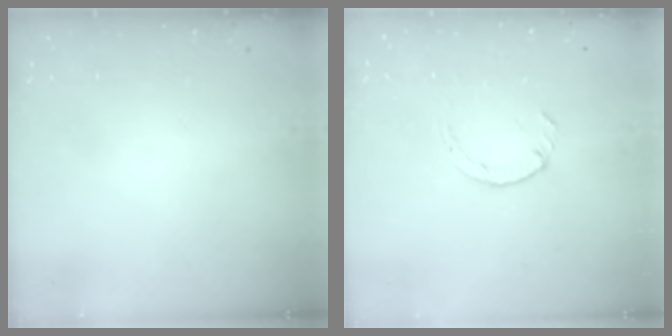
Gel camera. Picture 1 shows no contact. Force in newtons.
{"total": 2.2, "press": 2.1, "slide": 0.4}